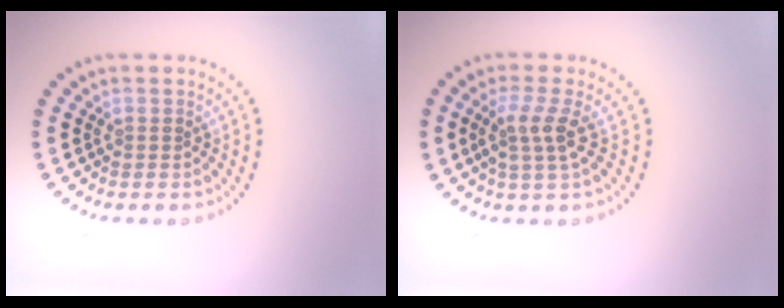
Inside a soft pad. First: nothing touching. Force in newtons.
{"total": 2.7, "press": 2.0, "slide": 1.9}